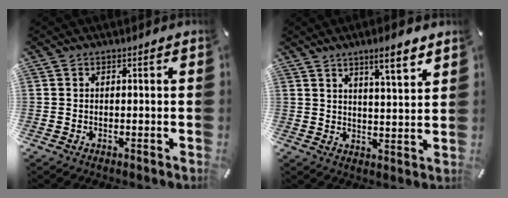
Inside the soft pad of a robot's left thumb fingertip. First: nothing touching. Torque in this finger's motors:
{"motor_torque": [0.56, 0.27, 1.24, -1.23, 0.08]}